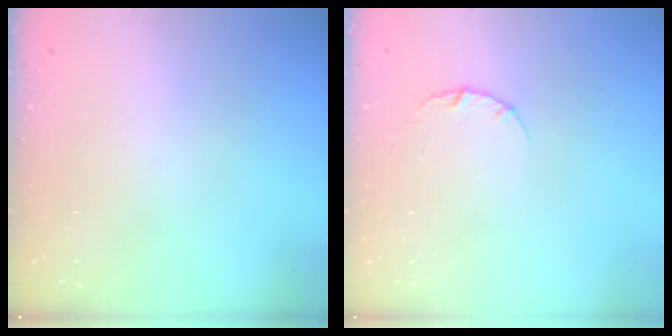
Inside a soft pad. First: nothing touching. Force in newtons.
{"total": 2.5, "press": 2.5, "slide": 0.3}